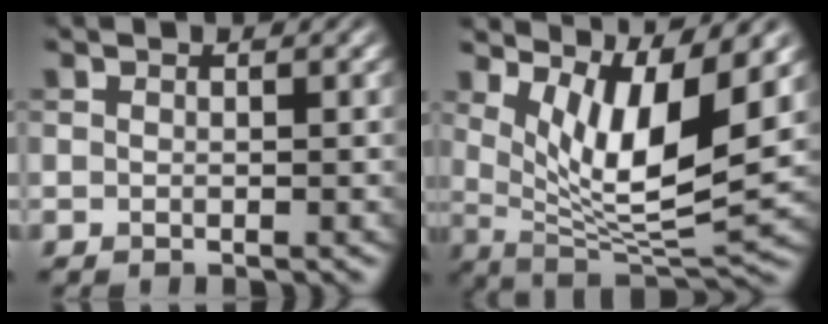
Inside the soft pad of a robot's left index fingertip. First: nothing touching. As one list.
[{"total": 9.0, "force": [3.7, 2.3, 7.8], "torque": [-0.130, -0.012, 0.073]}]